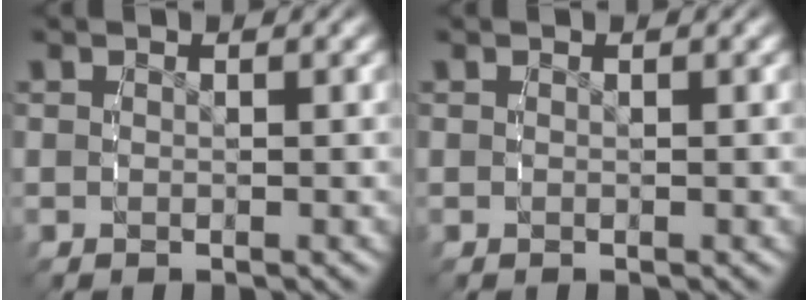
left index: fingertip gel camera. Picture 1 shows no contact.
{"total": 0.0}